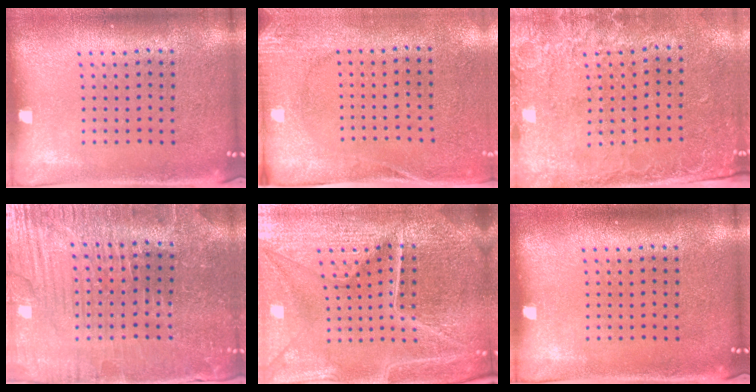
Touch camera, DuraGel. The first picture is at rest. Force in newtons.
{"total": 2.7, "press": 2.1, "slide": 1.7}
{"total": 2.5, "press": 2.1, "slide": 1.4}
{"total": 3.6, "press": 3.6, "slide": 0.4}
{"total": 6.2, "press": 5.5, "slide": 2.8}
{"total": 0.0}